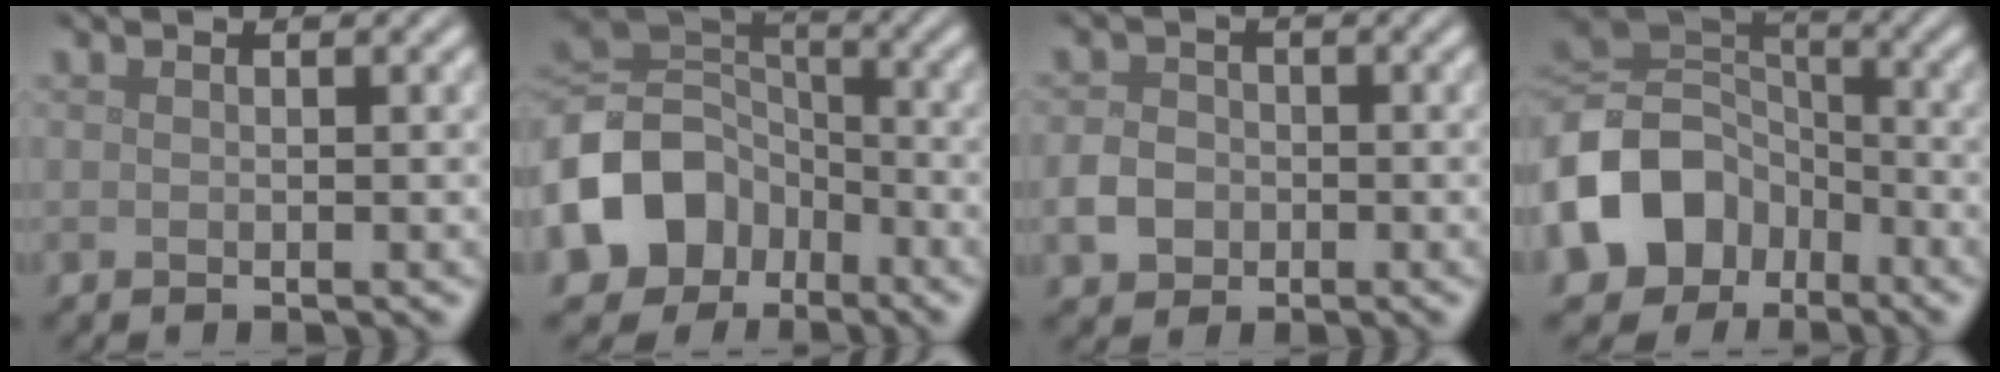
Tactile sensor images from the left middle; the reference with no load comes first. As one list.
[{"total": 10.0, "force": [-4.3, 7.8, 4.5], "torque": [-0.099, -0.004, -0.094]}, {"total": 2.7, "force": [-0.8, 2.3, 1.2], "torque": [-0.023, 0.002, -0.019]}, {"total": 11.2, "force": [-4.7, 8.7, 5.2], "torque": [-0.127, -0.010, -0.106]}]